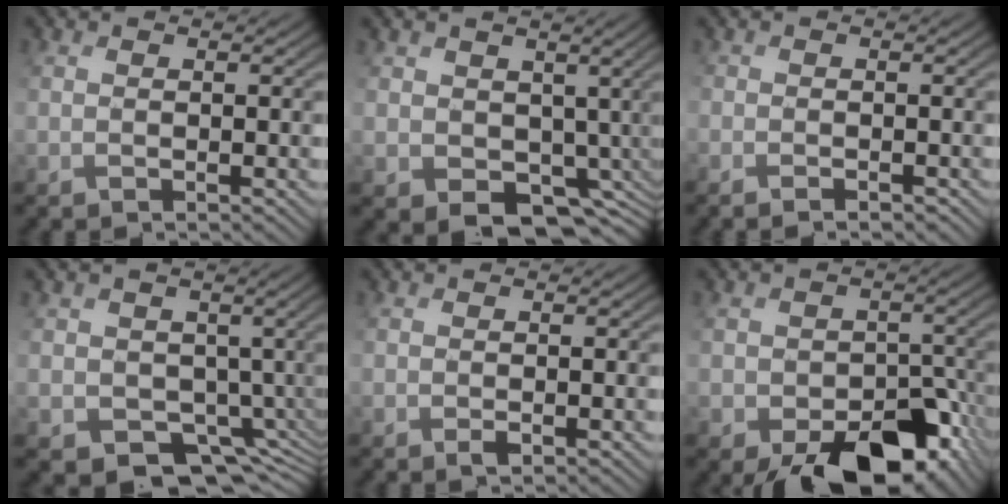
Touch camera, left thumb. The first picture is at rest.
{"total": 7.1, "force": [-0.4, 6.1, 3.7], "torque": [-0.094, -0.032, -0.007]}
{"total": 1.1, "force": [-1.1, 0.0, -0.3], "torque": [0.010, -0.003, -0.020]}
{"total": 7.7, "force": [-1.8, 6.5, 3.6], "torque": [-0.079, -0.043, -0.027]}
{"total": 0.7, "force": [-0.3, 0.2, 0.5], "torque": [-0.011, -0.004, -0.004]}
{"total": 12.9, "force": [-7.3, 7.5, 7.5], "torque": [-0.115, -0.042, -0.109]}